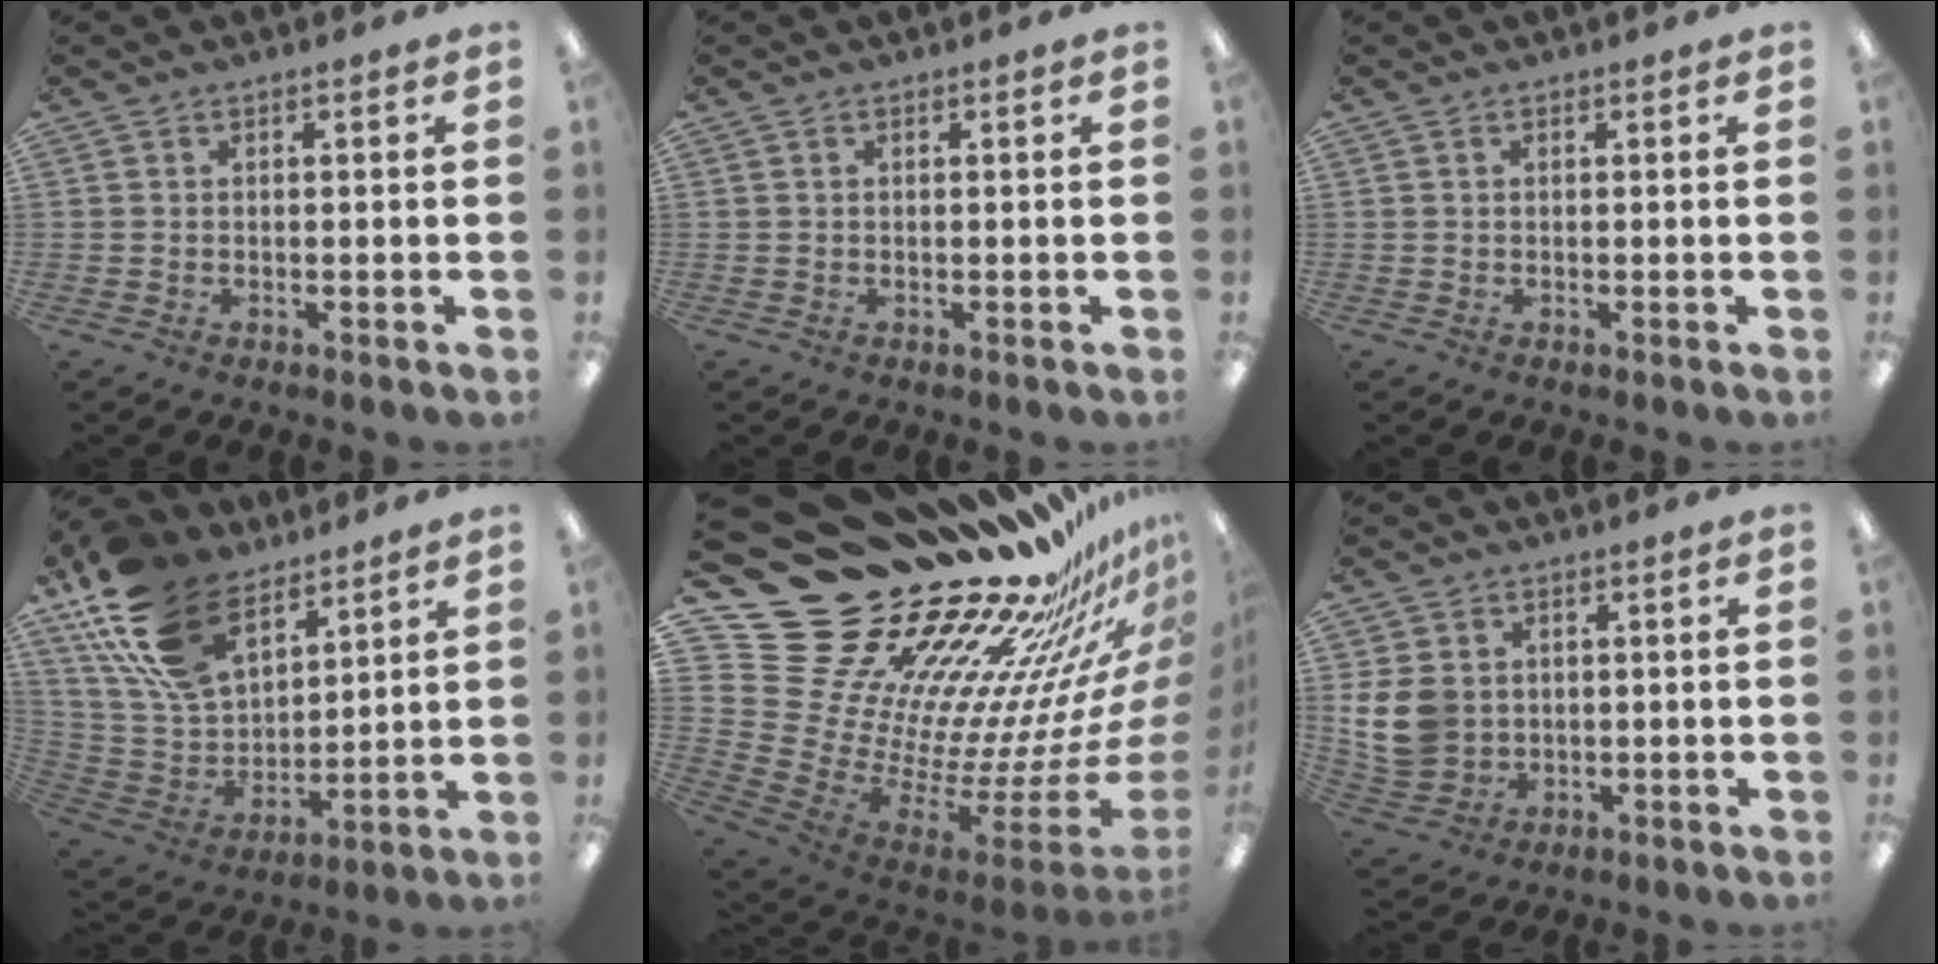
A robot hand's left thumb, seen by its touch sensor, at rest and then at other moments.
{"total": 0.0}
{"total": 0.0}
{"total": 21.6, "force": [13.5, 12.1, 11.7], "torque": [-0.260, -0.054, 0.254]}
{"total": 32.6, "force": [25.1, 15.3, 14.2], "torque": [-0.153, -0.294, 0.535]}
{"total": 9.9, "force": [1.5, 8.4, 5.1], "torque": [-0.119, 0.012, 0.032]}